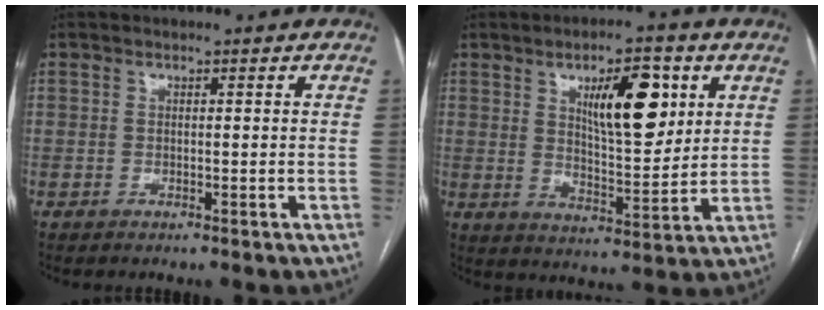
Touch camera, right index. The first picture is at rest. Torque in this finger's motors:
{"motor_torque": [1.15, 0.99, 0.29, 0.14]}